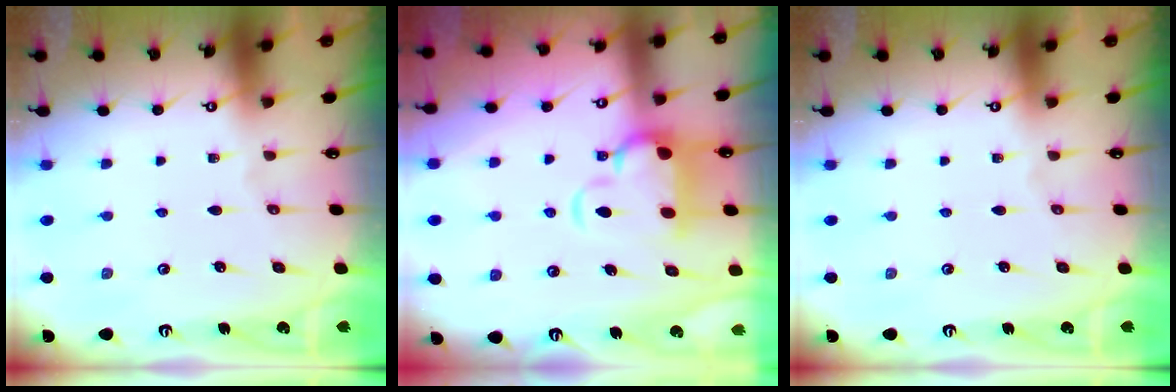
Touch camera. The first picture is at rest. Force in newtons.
{"total": 4.6, "press": 4.3, "slide": 1.6}
{"total": 0.0}